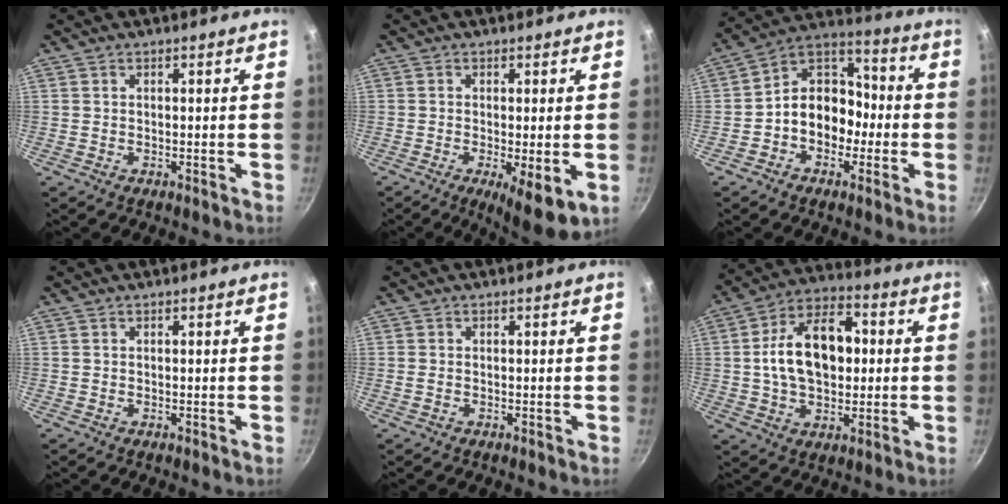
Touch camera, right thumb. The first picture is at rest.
{"total": 9.1, "force": [-2.7, 2.9, 8.2], "torque": [-0.123, -0.022, -0.036]}
{"total": 13.1, "force": [-2.3, 9.7, 8.5], "torque": [-0.097, 0.049, -0.052]}
{"total": 0.0}
{"total": 0.9, "force": [-0.3, 0.6, 0.7], "torque": [-0.022, -0.001, -0.004]}
{"total": 17.1, "force": [1.2, 10.9, 13.1], "torque": [-0.198, 0.026, 0.015]}